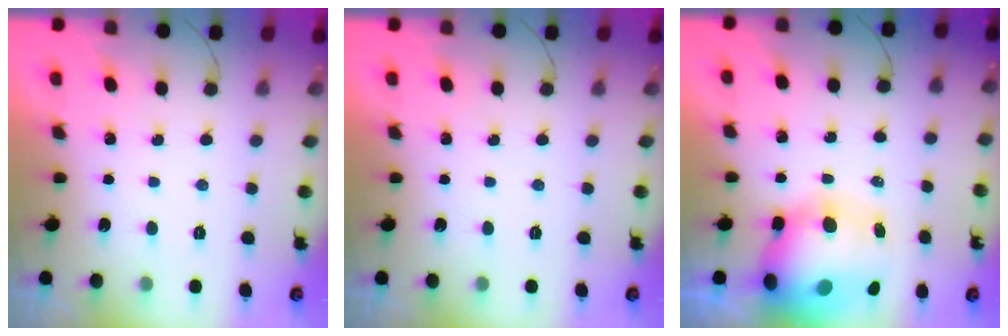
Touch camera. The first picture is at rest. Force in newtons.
{"total": 0.0}
{"total": 14.6, "press": 14.2, "slide": 3.4}